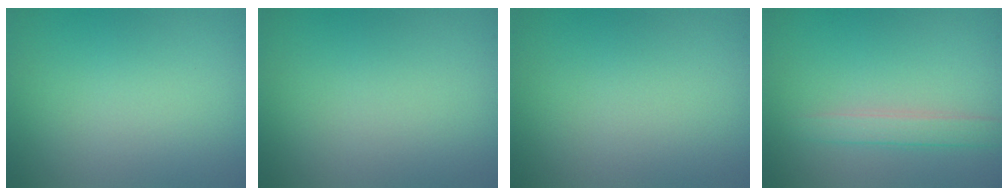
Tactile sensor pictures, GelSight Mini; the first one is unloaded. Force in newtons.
{"total": 0.0}
{"total": 0.0}
{"total": 2.1, "press": 2.1, "slide": 0.1}